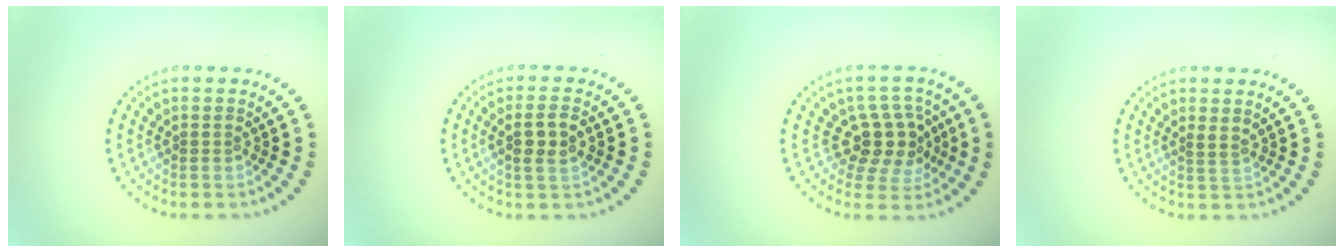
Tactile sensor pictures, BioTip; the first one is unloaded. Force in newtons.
{"total": 2.5, "press": 2.4, "slide": 0.8}
{"total": 4.0, "press": 3.5, "slide": 1.9}
{"total": 0.9, "press": 0.5, "slide": 0.8}